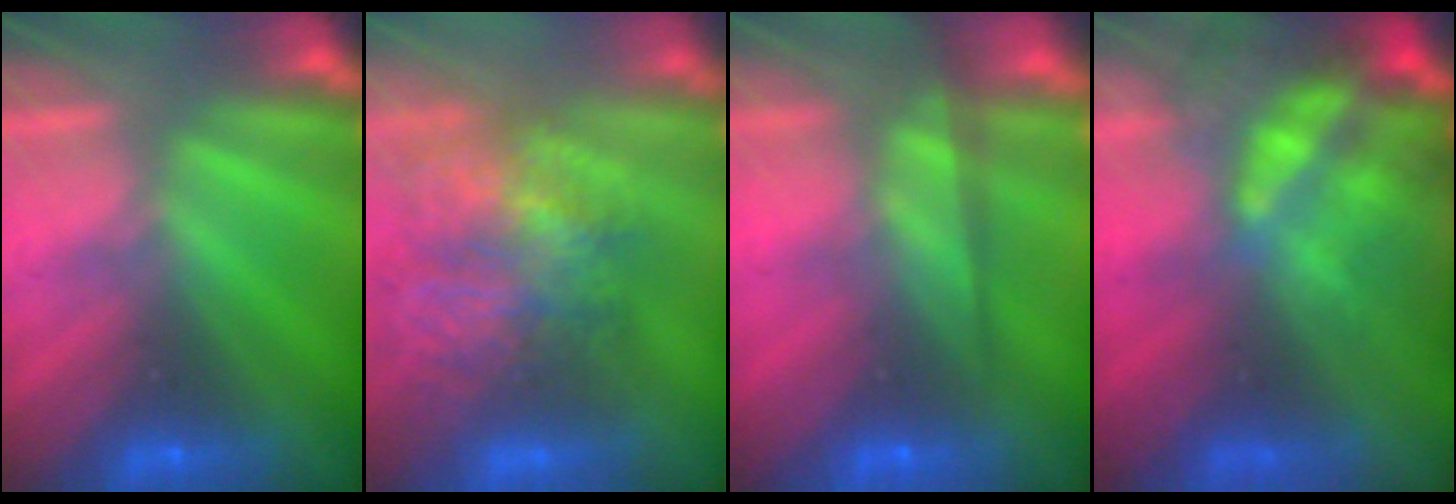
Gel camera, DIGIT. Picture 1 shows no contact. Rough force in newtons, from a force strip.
{"total": 7.1}
{"total": 6.9}
{"total": 13.2}